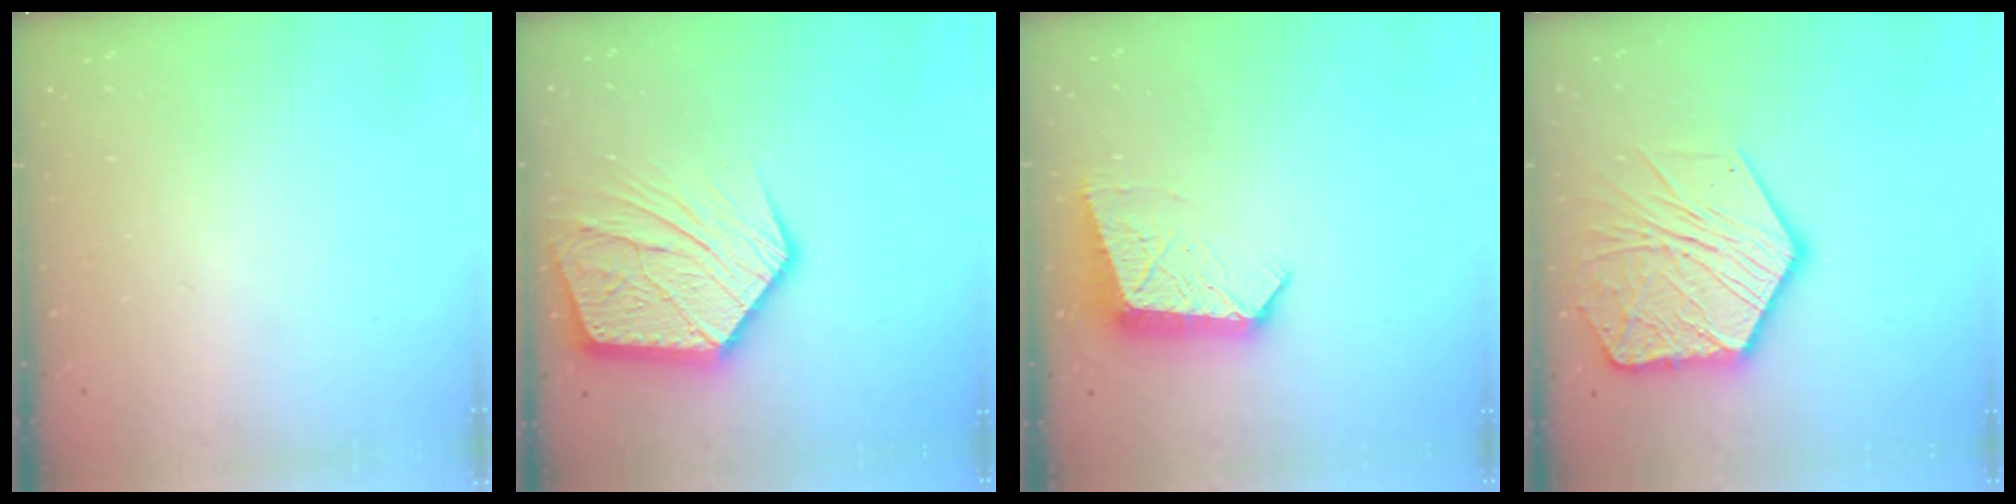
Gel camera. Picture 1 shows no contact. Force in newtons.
{"total": 18.8, "press": 18.7, "slide": 1.8}
{"total": 9.5, "press": 9.5, "slide": 0.9}
{"total": 18.6, "press": 18.6, "slide": 1.4}